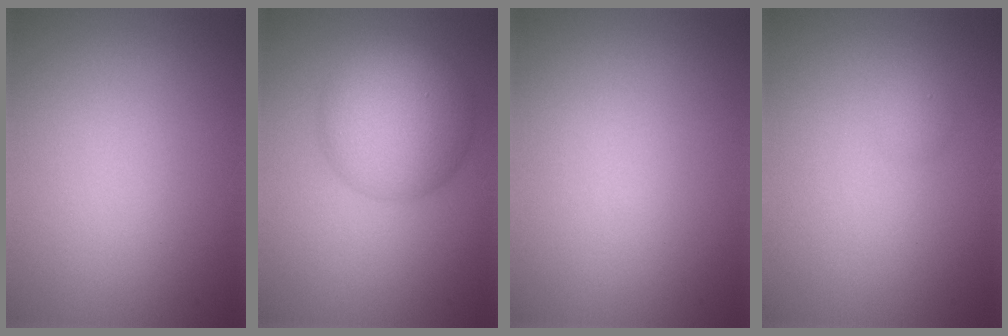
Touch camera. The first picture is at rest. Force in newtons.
{"total": 7.6, "press": 7.6, "slide": 0.1}
{"total": 0.0}
{"total": 0.7, "press": 0.7, "slide": 0.0}